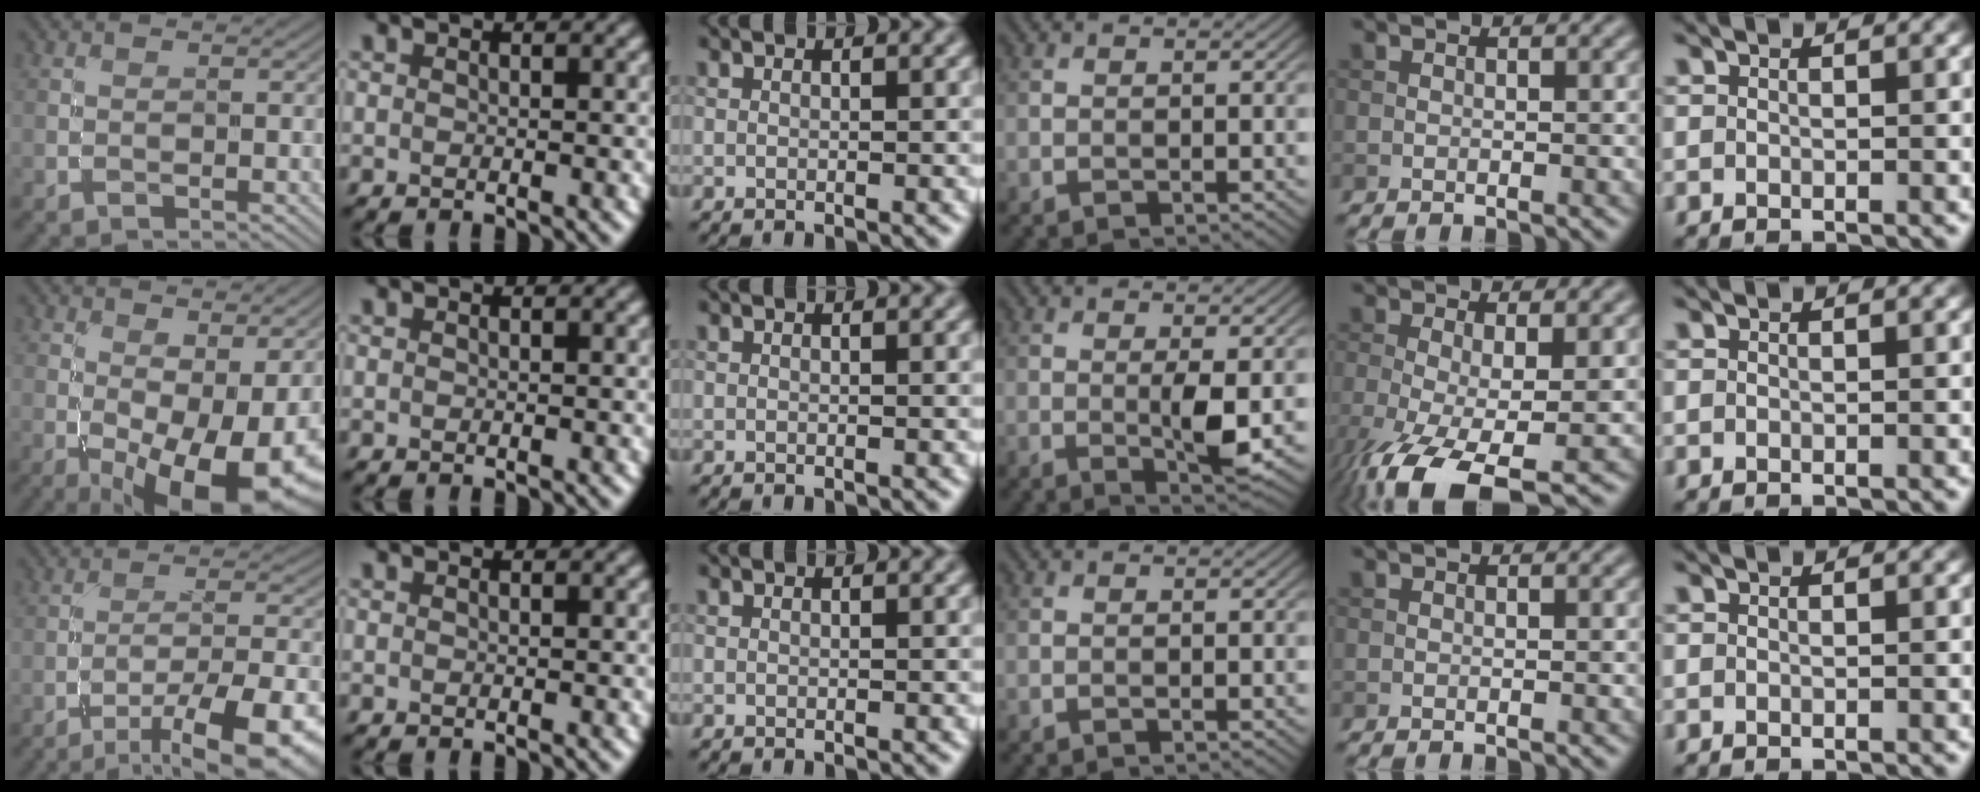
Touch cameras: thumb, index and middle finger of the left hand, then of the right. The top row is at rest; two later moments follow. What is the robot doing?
{"motion": "screw", "object": "medicine bottle"}